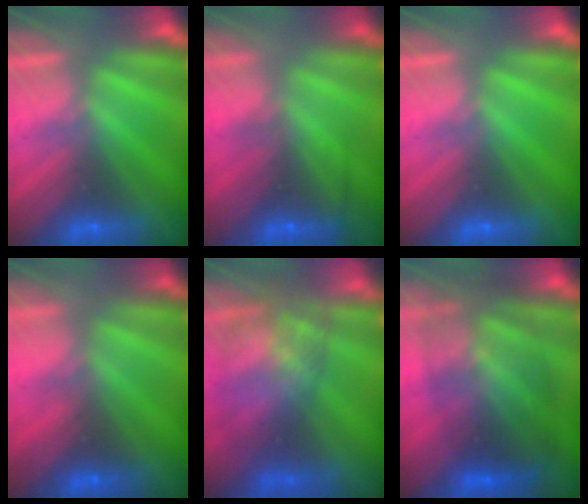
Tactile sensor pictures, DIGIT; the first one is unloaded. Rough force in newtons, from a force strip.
{"total": 2.3}
{"total": 0.0}
{"total": 4.8}
{"total": 5.9}
{"total": 7.9}